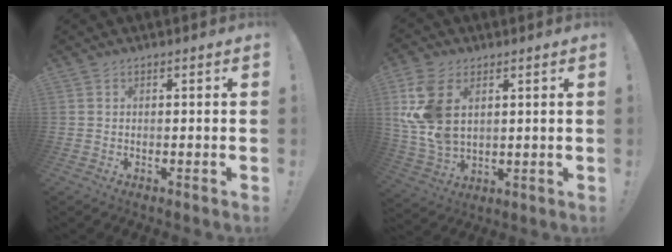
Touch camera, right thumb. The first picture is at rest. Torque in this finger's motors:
{"motor_torque": [0.43, 0.46, 1.29, 0.49, 0.41]}